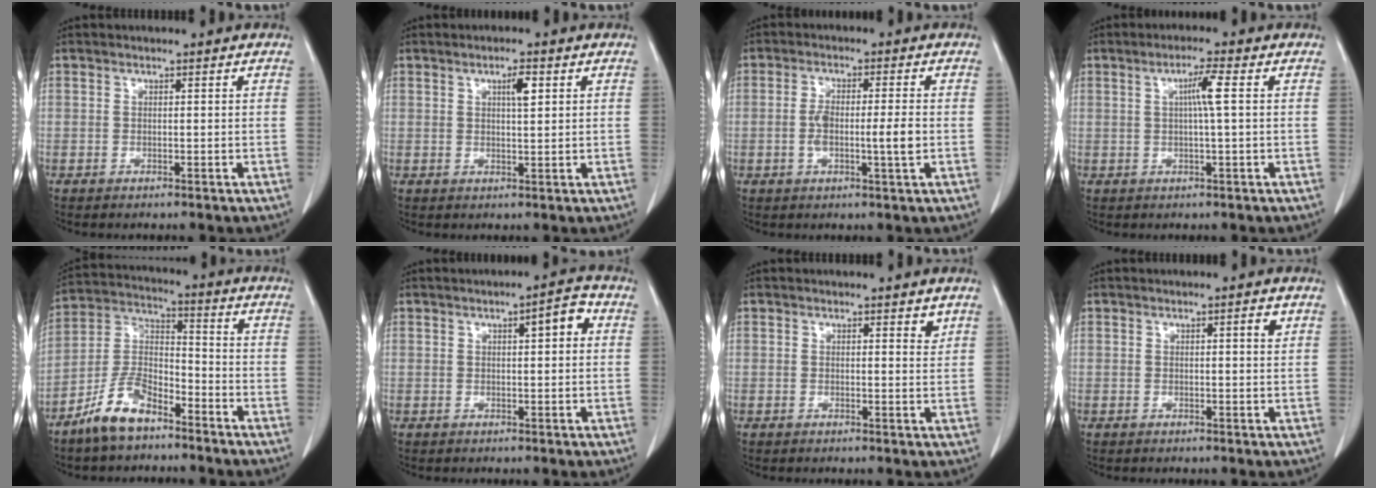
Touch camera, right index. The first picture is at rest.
{"total": 2.9, "force": [1.2, 0.5, 2.6], "torque": [-0.045, 0.000, 0.018]}
{"total": 5.9, "force": [-0.9, 0.6, 5.8], "torque": [-0.108, 0.001, -0.015]}
{"total": 3.8, "force": [0.7, -0.5, 3.7], "torque": [-0.067, 0.003, 0.011]}
{"total": 9.7, "force": [-6.9, 3.8, 5.6], "torque": [-0.124, 0.003, -0.137]}
{"total": 4.1, "force": [1.2, 0.9, 3.8], "torque": [-0.052, 0.011, 0.014]}
{"total": 1.7, "force": [1.2, 0.5, 1.0], "torque": [-0.013, -0.007, 0.014]}
{"total": 1.5, "force": [0.7, 0.2, 1.3], "torque": [-0.019, 0.000, 0.008]}